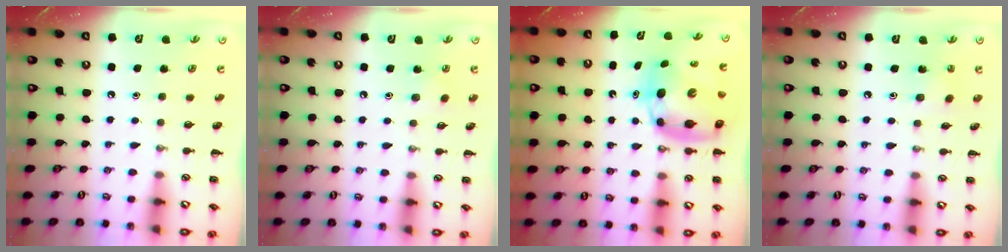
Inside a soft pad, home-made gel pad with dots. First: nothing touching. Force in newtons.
{"total": 6.2, "press": 5.9, "slide": 1.8}
{"total": 8.9, "press": 8.6, "slide": 2.4}
{"total": 2.5, "press": 2.4, "slide": 0.8}